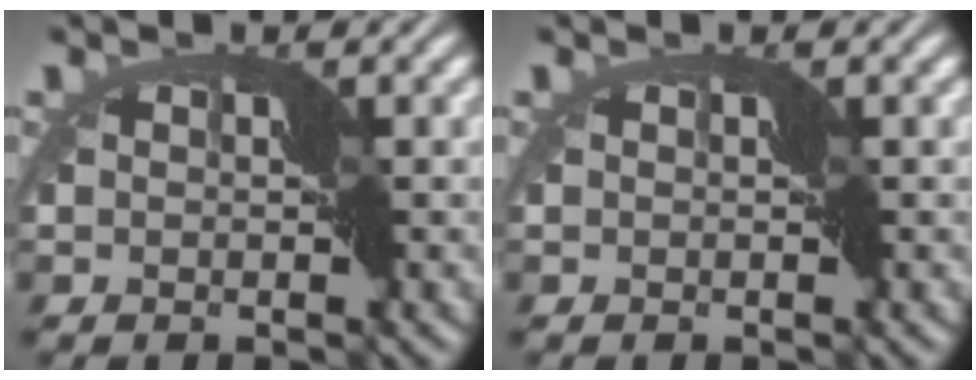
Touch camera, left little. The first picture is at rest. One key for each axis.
{"total": 0.0}